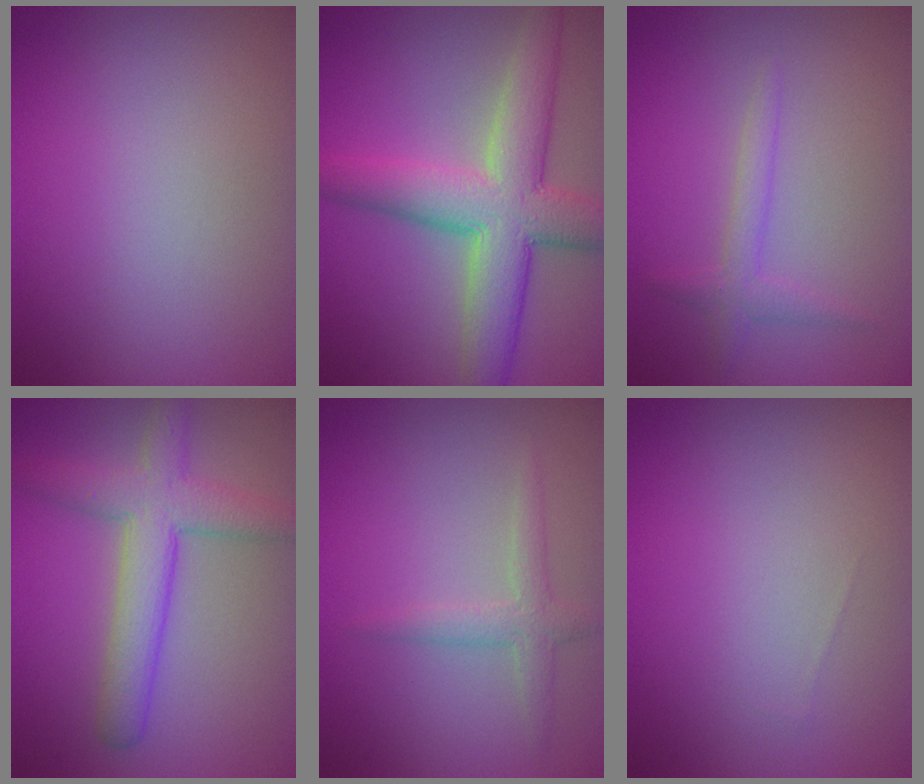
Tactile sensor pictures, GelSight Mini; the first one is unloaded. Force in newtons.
{"total": 8.0, "press": 8.0, "slide": 0.3}
{"total": 1.8, "press": 1.7, "slide": 0.1}
{"total": 5.4, "press": 5.4, "slide": 0.1}
{"total": 1.9, "press": 1.9, "slide": 0.1}
{"total": 0.0}